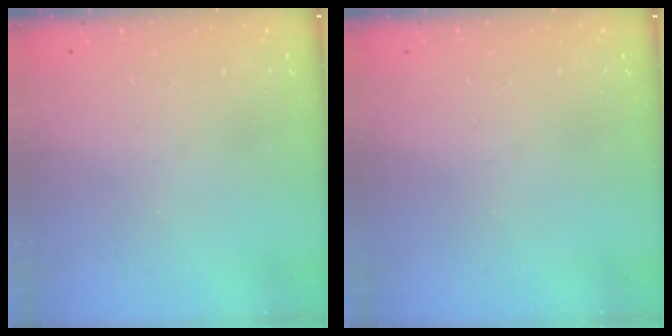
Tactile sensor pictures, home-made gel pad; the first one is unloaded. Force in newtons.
{"total": 0.0}